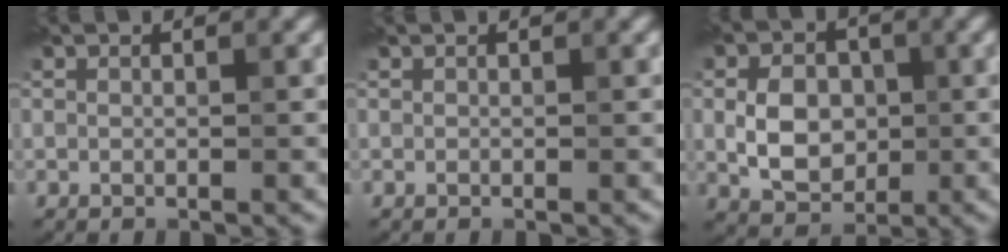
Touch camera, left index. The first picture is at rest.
{"total": 0.0}
{"total": 4.7, "force": [-0.1, 3.5, 3.0], "torque": [-0.054, -0.002, -0.001]}